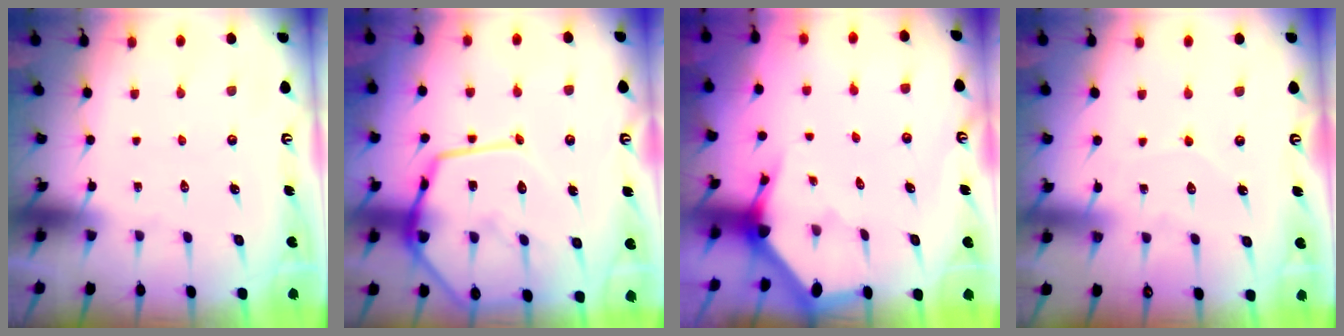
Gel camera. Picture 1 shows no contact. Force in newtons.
{"total": 18.2, "press": 18.1, "slide": 1.7}
{"total": 2.9, "press": 2.9, "slide": 0.1}
{"total": 3.3, "press": 3.3, "slide": 0.4}